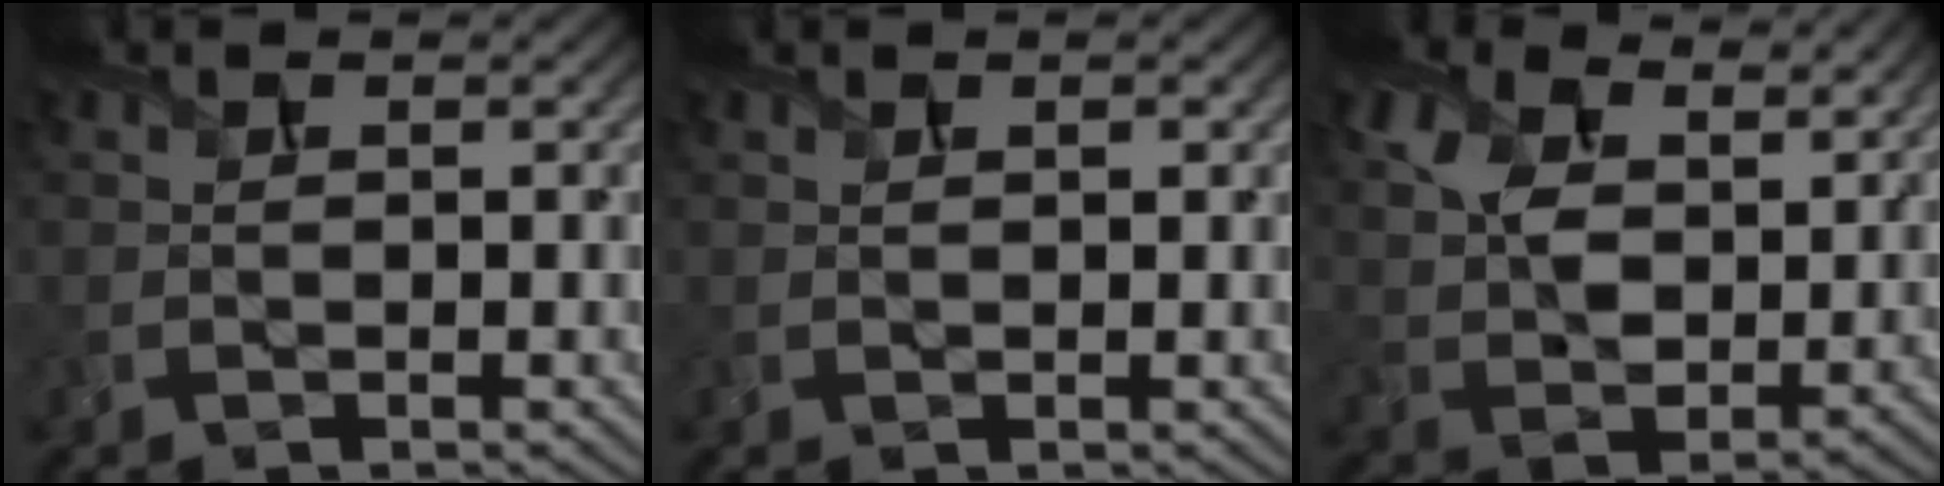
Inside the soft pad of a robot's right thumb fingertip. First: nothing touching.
{"total": 0.8, "force": [0.5, 0.4, 0.6], "torque": [-0.011, 0.000, 0.009]}
{"total": 9.8, "force": [5.3, 5.6, 6.1], "torque": [-0.152, 0.002, 0.092]}